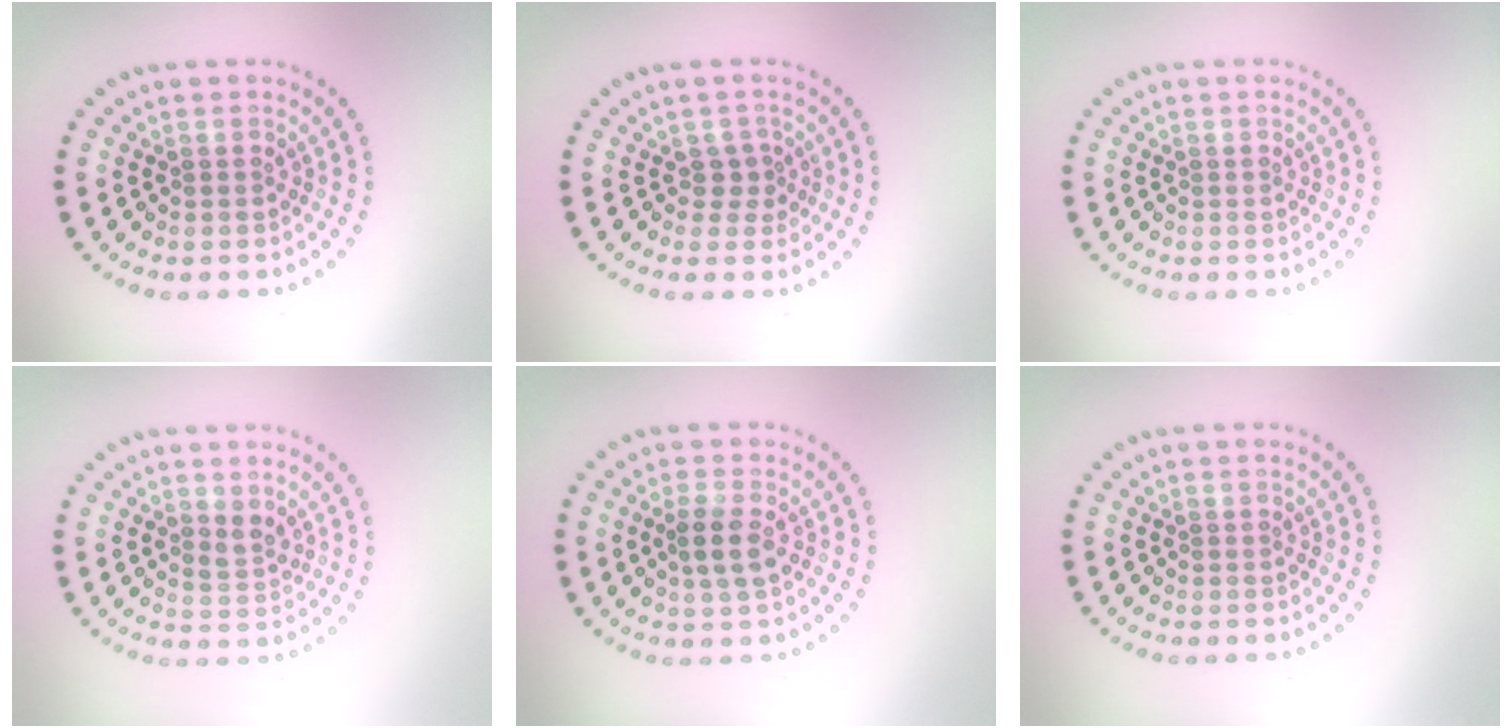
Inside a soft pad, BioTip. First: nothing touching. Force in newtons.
{"total": 1.7, "press": 1.2, "slide": 1.2}
{"total": 0.0}
{"total": 1.5, "press": 1.3, "slide": 0.7}
{"total": 2.6, "press": 2.5, "slide": 0.9}
{"total": 0.0}